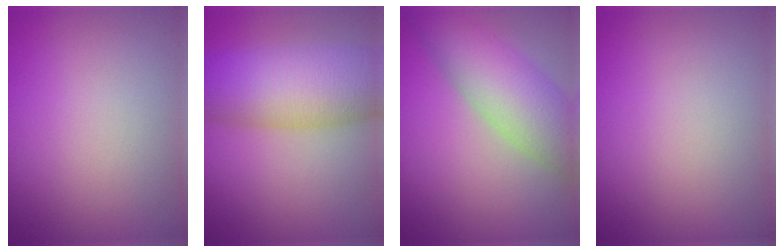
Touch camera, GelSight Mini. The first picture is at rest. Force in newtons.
{"total": 11.2, "press": 11.2, "slide": 0.4}
{"total": 7.7, "press": 7.7, "slide": 0.4}
{"total": 0.0}